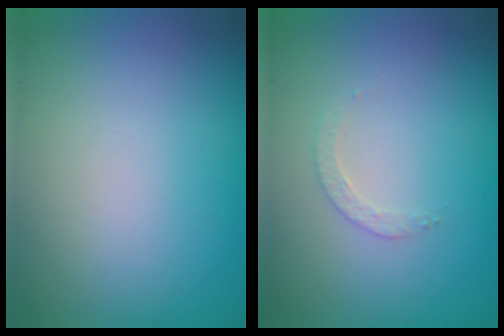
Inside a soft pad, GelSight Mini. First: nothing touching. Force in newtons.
{"total": 1.2, "press": 1.2, "slide": 0.3}